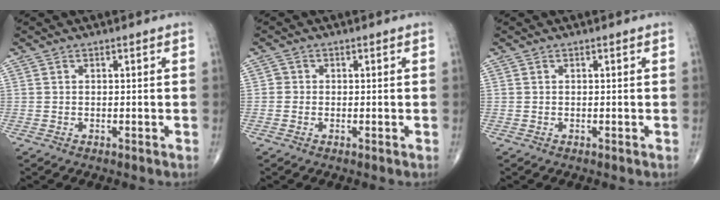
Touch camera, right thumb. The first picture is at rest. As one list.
[{"total": 1.0, "force": [-0.2, 0.9, 0.2], "torque": [0.004, 0.003, -0.005]}, {"total": 0.0}]